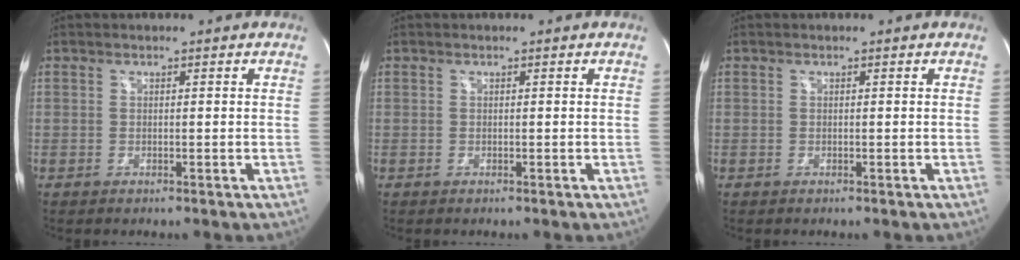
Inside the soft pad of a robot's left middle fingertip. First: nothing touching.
{"total": 0.0}
{"total": 0.0}